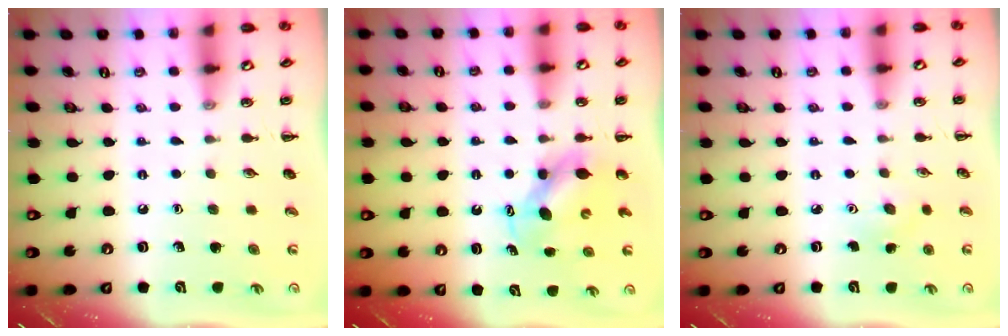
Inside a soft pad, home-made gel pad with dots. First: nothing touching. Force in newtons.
{"total": 6.4, "press": 6.4, "slide": 0.8}
{"total": 3.0, "press": 2.8, "slide": 0.8}